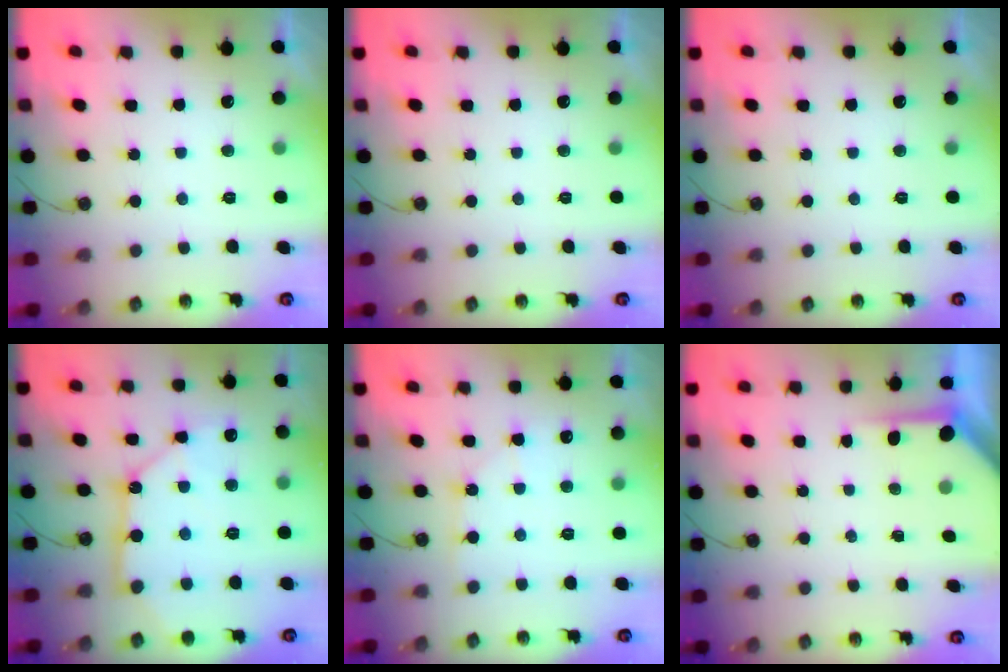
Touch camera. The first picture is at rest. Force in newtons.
{"total": 0.0}
{"total": 0.0}
{"total": 12.9, "press": 12.8, "slide": 1.2}
{"total": 5.5, "press": 5.5, "slide": 0.6}
{"total": 4.0, "press": 3.9, "slide": 0.2}